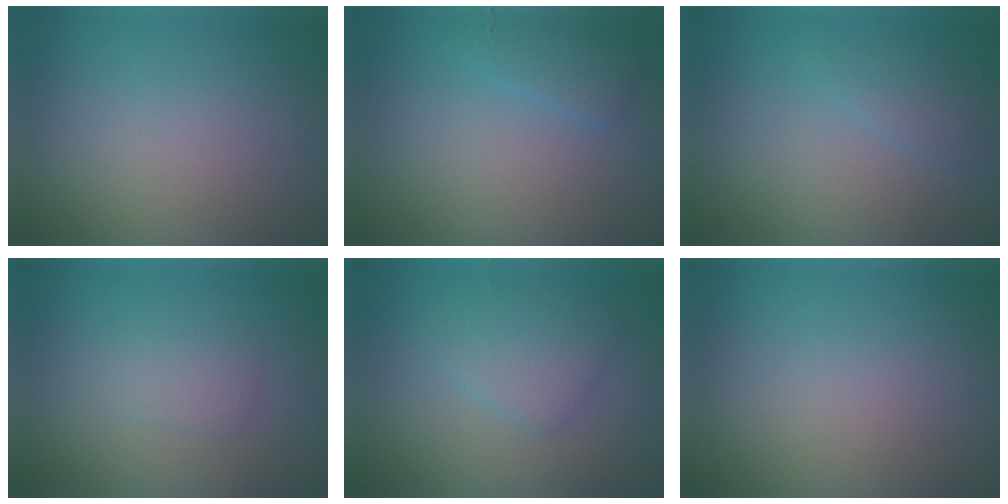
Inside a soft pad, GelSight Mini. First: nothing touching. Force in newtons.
{"total": 1.9, "press": 1.9, "slide": 0.1}
{"total": 1.3, "press": 1.3, "slide": 0.0}
{"total": 1.5, "press": 1.5, "slide": 0.1}
{"total": 2.8, "press": 2.8, "slide": 0.2}
{"total": 0.0}